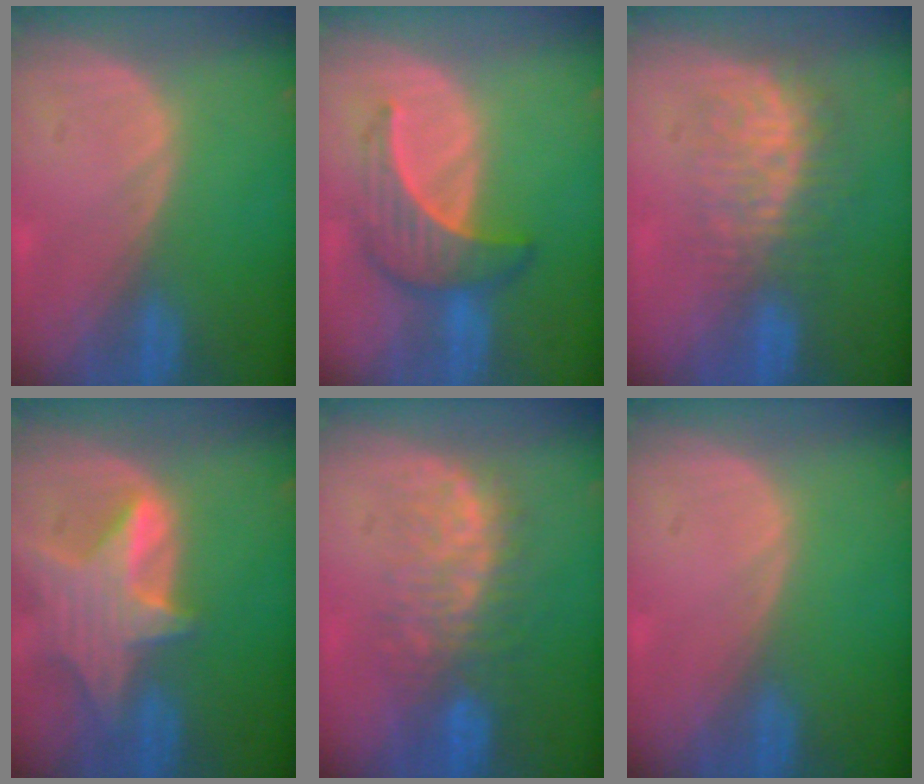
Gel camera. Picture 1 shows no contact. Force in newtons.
{"total": 6.5, "press": 6.4, "slide": 1.5}
{"total": 8.7, "press": 7.3, "slide": 4.6}
{"total": 8.4, "press": 7.6, "slide": 3.5}
{"total": 8.3, "press": 7.9, "slide": 2.5}
{"total": 0.0}